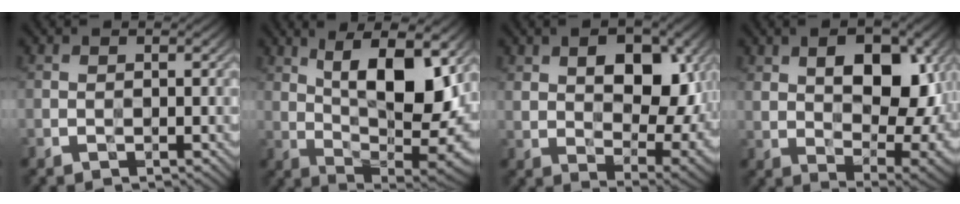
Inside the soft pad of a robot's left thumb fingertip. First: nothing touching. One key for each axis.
{"total": 15.5, "fx": 5.1, "fy": 6.0, "fz": 13.3, "tx": -0.202, "ty": 0.025, "tz": 0.075}
{"total": 13.0, "fx": 3.9, "fy": 7.3, "fz": 10.0, "tx": -0.143, "ty": 0.006, "tz": 0.066}
{"total": 14.1, "fx": 3.8, "fy": 7.5, "fz": 11.2, "tx": -0.149, "ty": 0.015, "tz": 0.061}